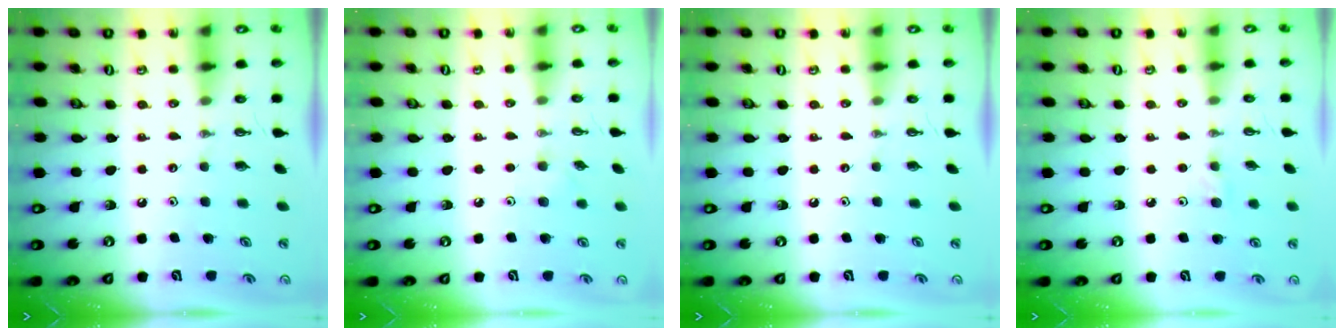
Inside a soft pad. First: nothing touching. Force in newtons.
{"total": 3.8, "press": 3.7, "slide": 0.8}
{"total": 0.0}
{"total": 3.5, "press": 3.4, "slide": 0.9}